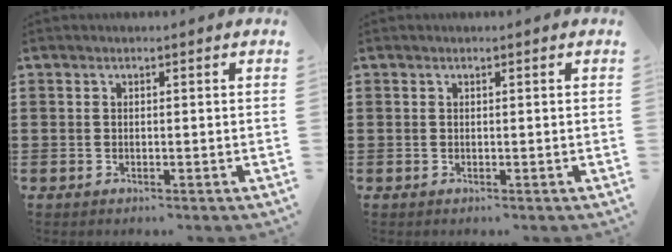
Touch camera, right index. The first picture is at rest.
{"total": 0.0}